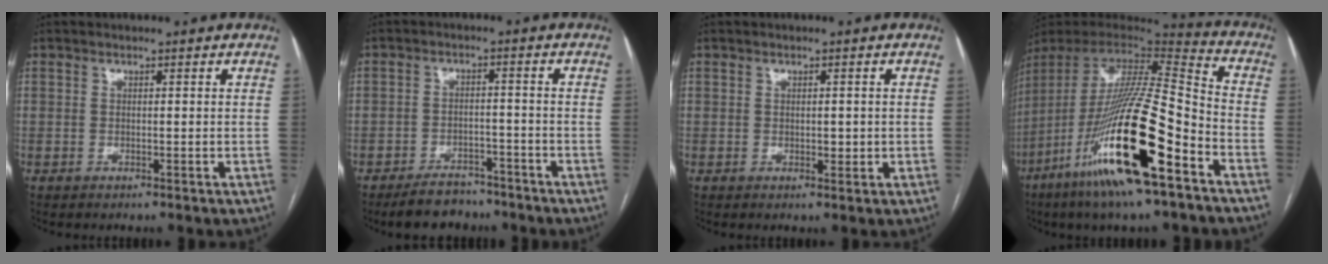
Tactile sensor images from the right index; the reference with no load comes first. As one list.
[{"total": 6.5, "force": [-5.6, 2.9, 1.8], "torque": [-0.029, 0.000, -0.087]}, {"total": 1.4, "force": [-0.1, 0.8, 1.2], "torque": [-0.014, -0.001, 0.002]}, {"total": 26.1, "force": [-12.4, 2.6, 22.8], "torque": [-0.436, -0.059, -0.229]}]